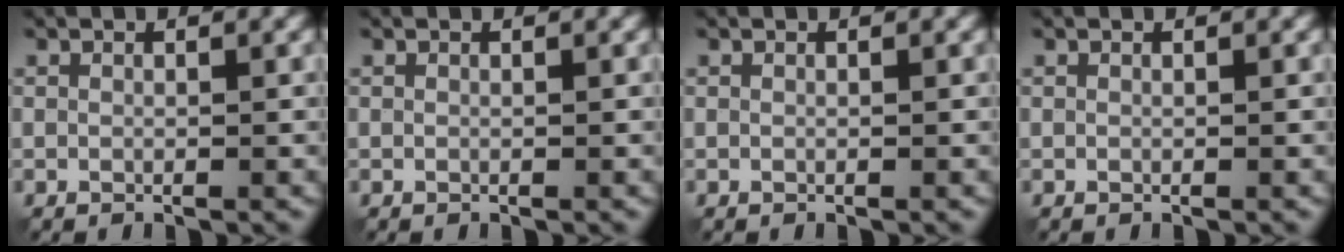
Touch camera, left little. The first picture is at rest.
{"total": 0.0}
{"total": 0.0}
{"total": 0.0}